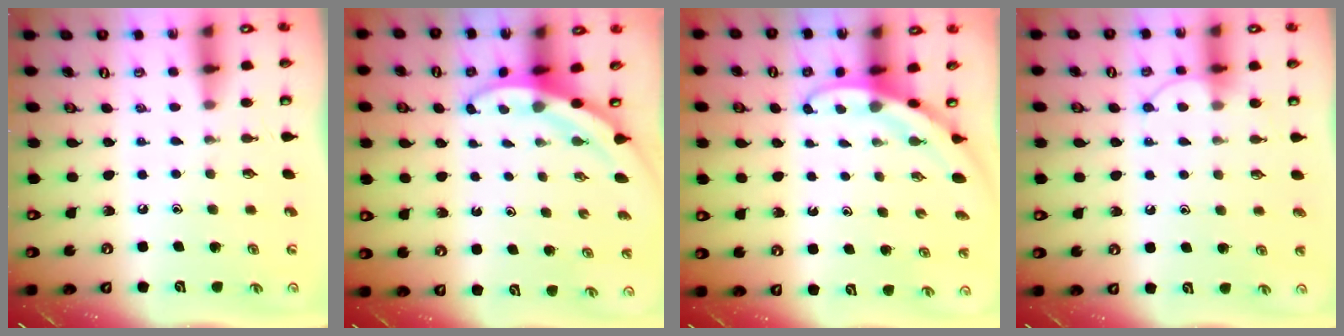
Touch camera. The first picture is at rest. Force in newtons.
{"total": 3.5, "press": 3.5, "slide": 0.1}
{"total": 3.0, "press": 3.0, "slide": 0.1}
{"total": 7.5, "press": 7.5, "slide": 0.8}